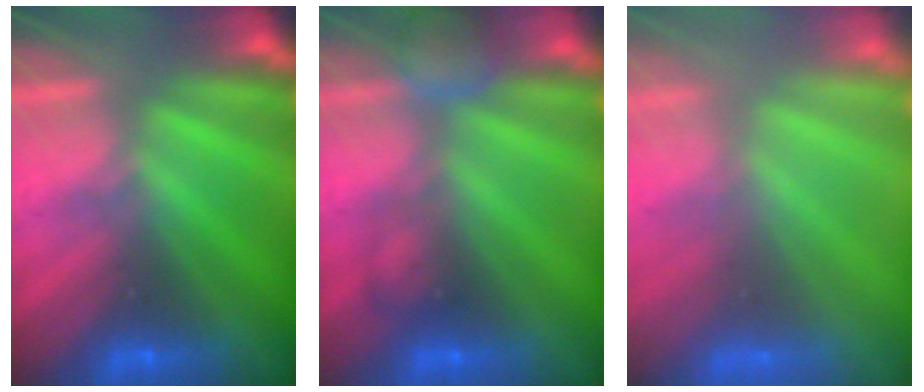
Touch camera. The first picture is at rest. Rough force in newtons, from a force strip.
{"total": 2.5}
{"total": 8.6}